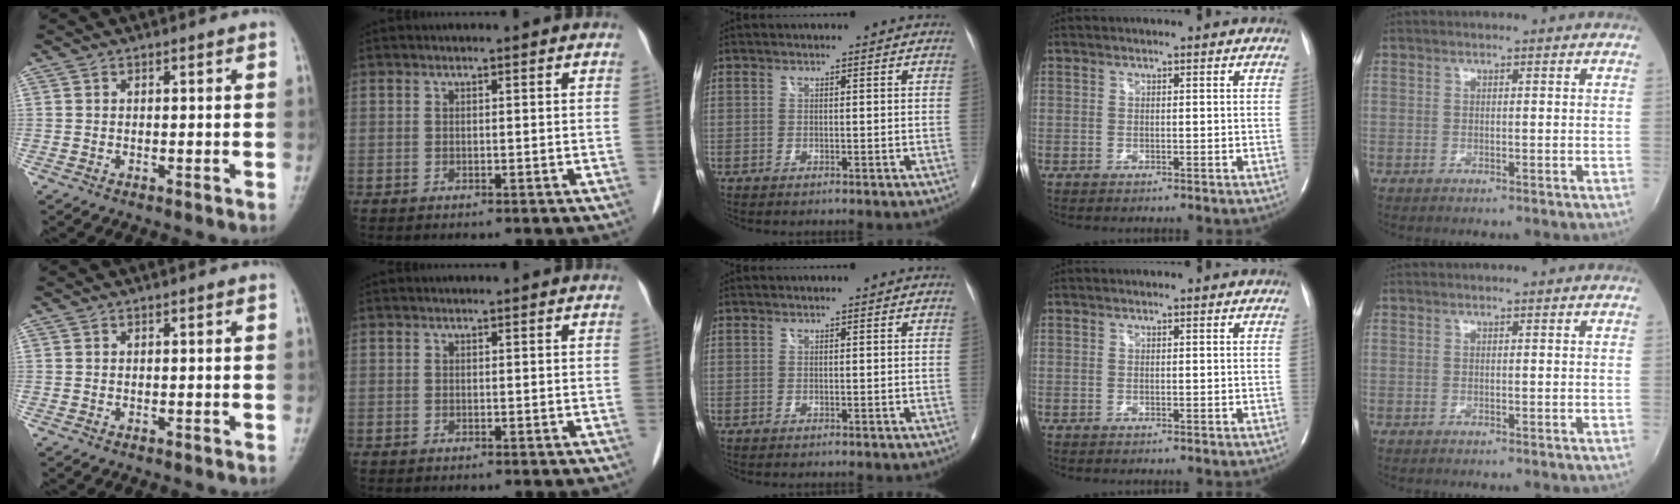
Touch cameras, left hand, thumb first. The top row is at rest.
{}